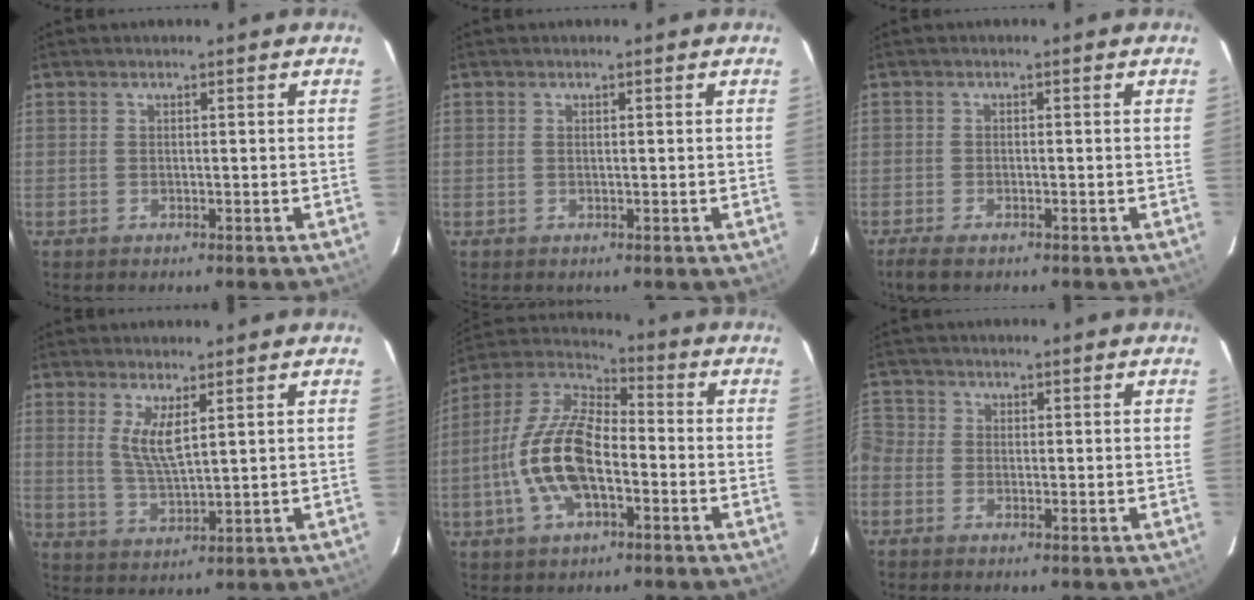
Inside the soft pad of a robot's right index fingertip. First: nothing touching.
{"total": 0.0}
{"total": 3.4, "force": [-2.5, 0.9, 2.0], "torque": [-0.050, -0.010, -0.047]}
{"total": 5.7, "force": [2.2, 1.3, 5.1], "torque": [-0.097, -0.011, 0.045]}
{"total": 15.5, "force": [-4.1, 7.1, 13.2], "torque": [-0.273, 0.005, -0.083]}
{"total": 3.4, "force": [-1.2, 3.0, 1.0], "torque": [-0.033, 0.007, -0.042]}